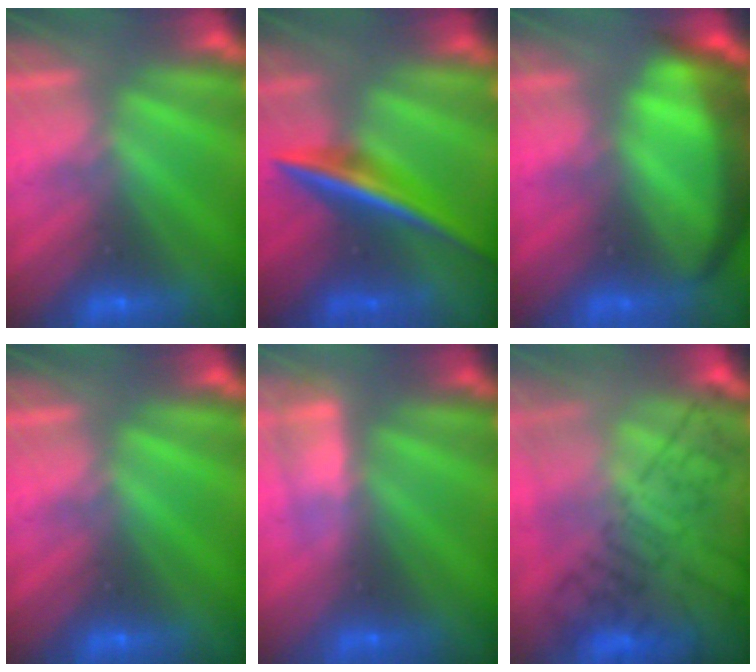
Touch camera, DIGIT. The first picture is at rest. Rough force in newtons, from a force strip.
{"total": 7.6}
{"total": 9.4}
{"total": 0.0}
{"total": 3.0}
{"total": 7.2}